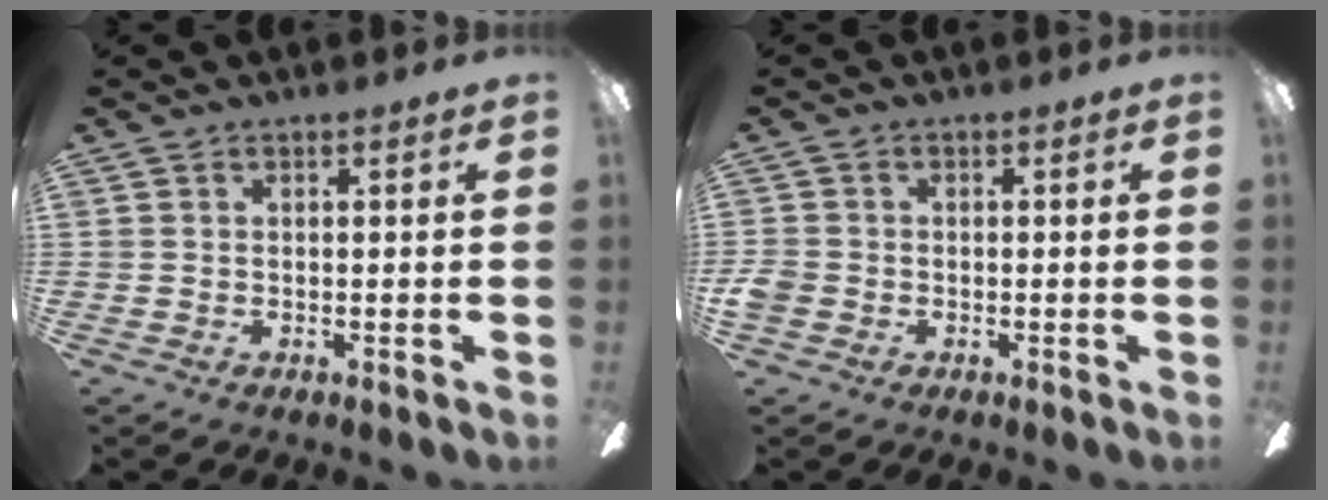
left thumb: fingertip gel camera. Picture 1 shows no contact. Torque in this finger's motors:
{"motor_torque": [-0.14, 0.51, 0.30, -0.36, 0.00]}